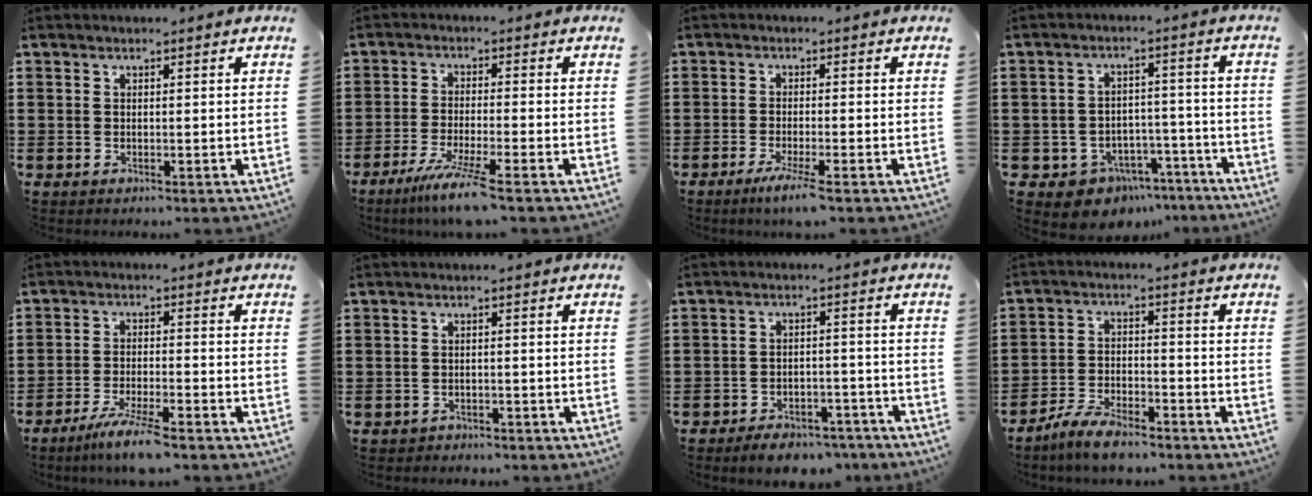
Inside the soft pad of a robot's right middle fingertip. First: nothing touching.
{"total": 6.0, "force": [-4.6, -0.3, 3.9], "torque": [-0.081, -0.019, -0.085]}
{"total": 3.5, "force": [-2.3, -0.1, 2.6], "torque": [-0.049, -0.009, -0.041]}
{"total": 5.0, "force": [-4.1, 2.8, 0.6], "torque": [-0.019, 0.020, -0.081]}
{"total": 5.6, "force": [-4.6, 0.1, 3.1], "torque": [-0.069, -0.015, -0.086]}
{"total": 1.3, "force": [-1.2, 0.5, -0.1], "torque": [-0.003, 0.002, -0.027]}
{"total": 4.2, "force": [-4.1, 0.9, 0.5], "torque": [-0.011, 0.012, -0.084]}
{"total": 5.8, "force": [-5.2, 1.1, 2.3], "torque": [-0.058, 0.001, -0.103]}